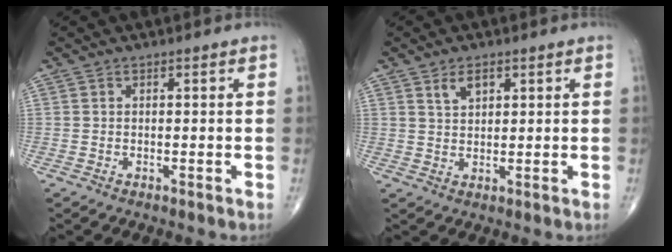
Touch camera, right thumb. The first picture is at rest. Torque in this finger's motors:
{"motor_torque": [-0.41, 0.39, 0.04, 0.22, 0.10]}